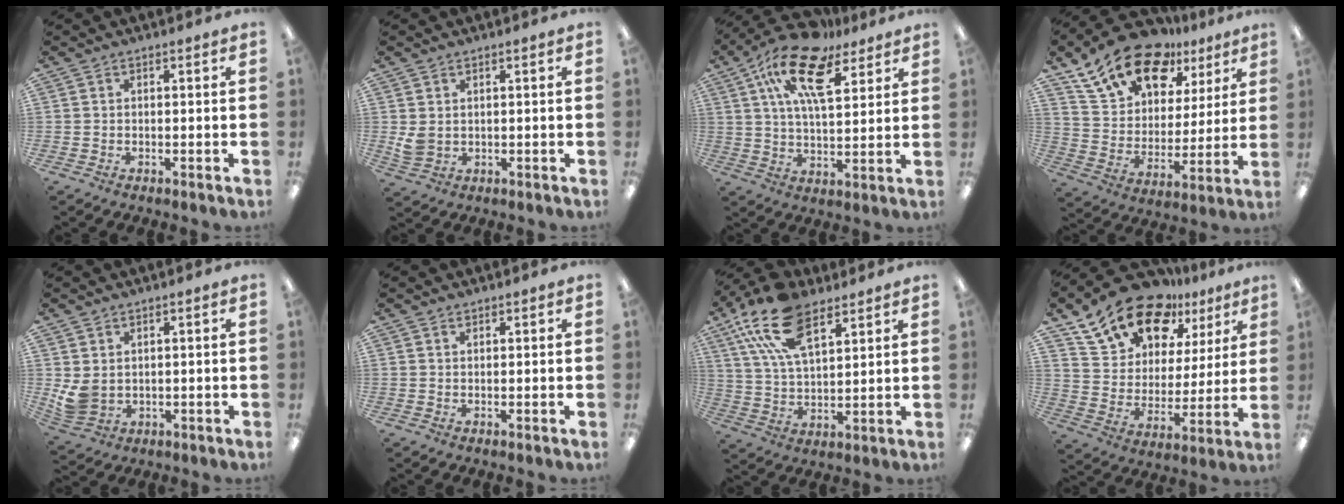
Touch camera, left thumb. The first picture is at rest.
{"total": 3.1, "force": [1.0, 2.3, 1.7], "torque": [-0.033, -0.007, 0.018]}
{"total": 17.8, "force": [10.2, 7.8, 12.4], "torque": [-0.230, -0.037, 0.176]}
{"total": 19.2, "force": [13.3, 10.1, 9.4], "torque": [-0.165, -0.079, 0.239]}
{"total": 4.8, "force": [1.7, 3.7, 2.6], "torque": [-0.070, -0.014, 0.034]}
{"total": 0.9, "force": [0.7, 0.3, 0.4], "torque": [-0.010, 0.000, 0.013]}
{"total": 17.8, "force": [10.1, 8.6, 11.8], "torque": [-0.252, -0.027, 0.179]}
{"total": 18.7, "force": [14.1, 9.6, 7.6], "torque": [-0.153, -0.086, 0.255]}